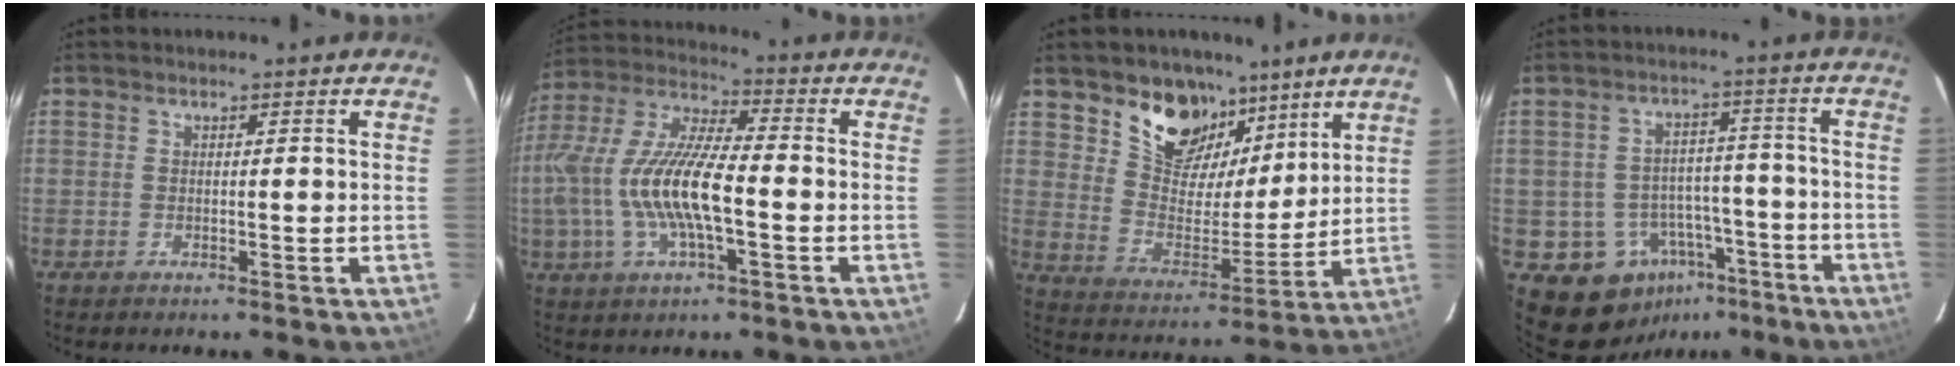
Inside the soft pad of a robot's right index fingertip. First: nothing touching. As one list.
[{"total": 17.0, "force": [-3.1, 5.1, 15.9], "torque": [-0.318, -0.001, -0.059]}, {"total": 14.2, "force": [9.5, 8.9, 5.6], "torque": [-0.111, -0.002, 0.175]}, {"total": 12.2, "force": [-7.2, 9.3, 3.3], "torque": [-0.069, 0.040, -0.078]}]